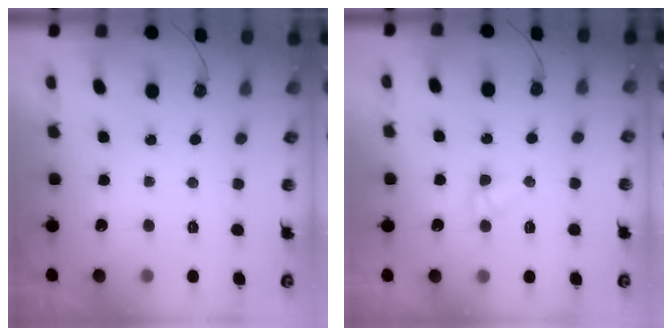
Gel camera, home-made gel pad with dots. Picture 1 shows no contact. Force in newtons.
{"total": 2.8, "press": 2.8, "slide": 0.2}